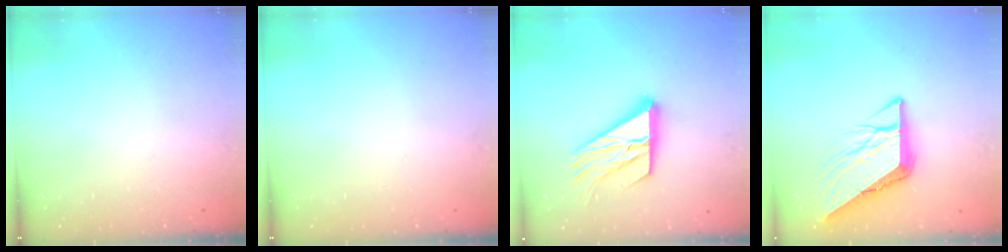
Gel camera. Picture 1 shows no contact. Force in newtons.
{"total": 0.0}
{"total": 17.2, "press": 17.1, "slide": 1.8}
{"total": 9.0, "press": 8.9, "slide": 1.0}